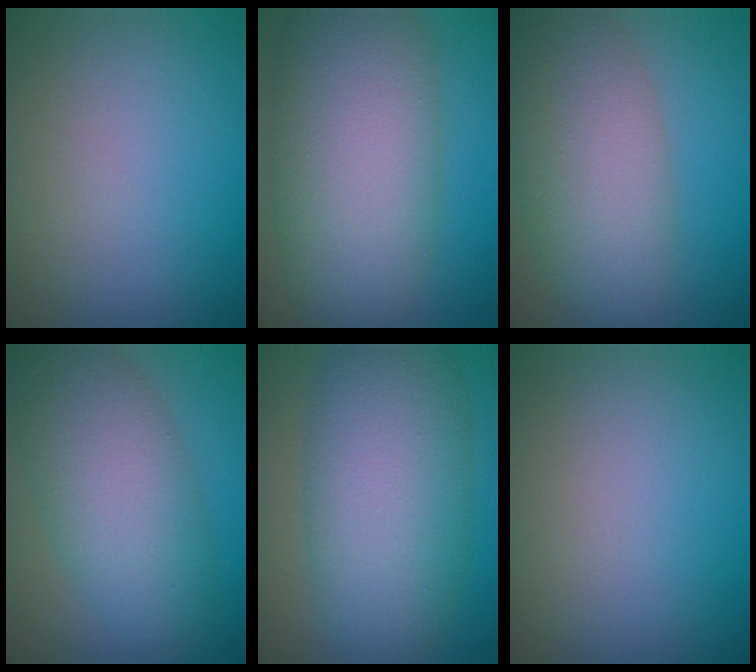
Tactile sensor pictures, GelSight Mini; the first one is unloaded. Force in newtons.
{"total": 10.9, "press": 10.9, "slide": 0.3}
{"total": 7.7, "press": 7.7, "slide": 0.7}
{"total": 7.8, "press": 7.8, "slide": 0.2}
{"total": 10.2, "press": 10.2, "slide": 0.1}
{"total": 0.0}